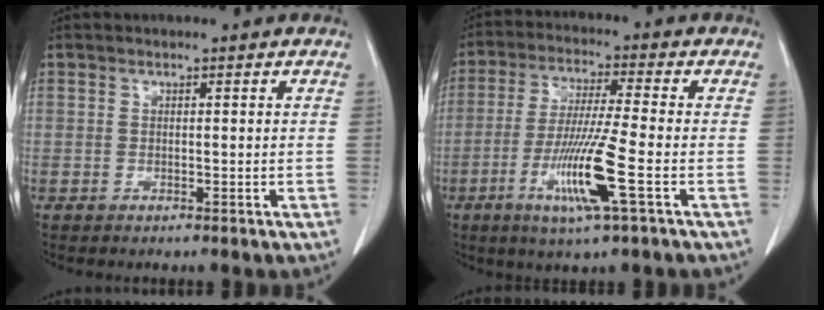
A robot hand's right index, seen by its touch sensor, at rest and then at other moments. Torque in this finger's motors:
{"motor_torque": [1.99, -0.14, 0.94, 0.21]}